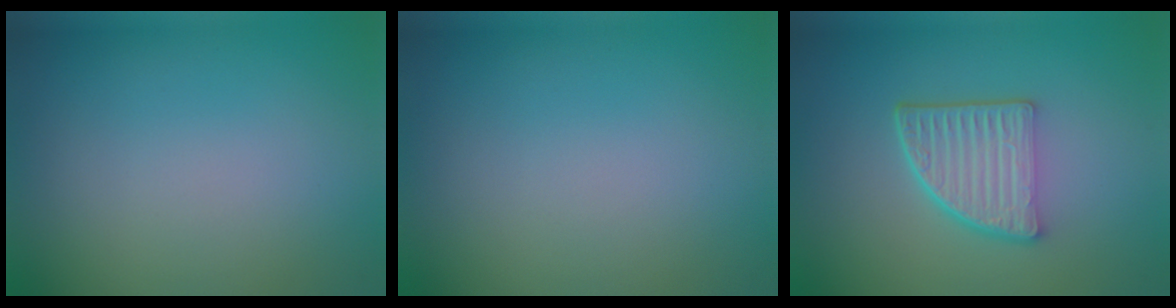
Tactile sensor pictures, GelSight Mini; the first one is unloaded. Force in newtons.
{"total": 0.0}
{"total": 5.3, "press": 3.7, "slide": 3.7}